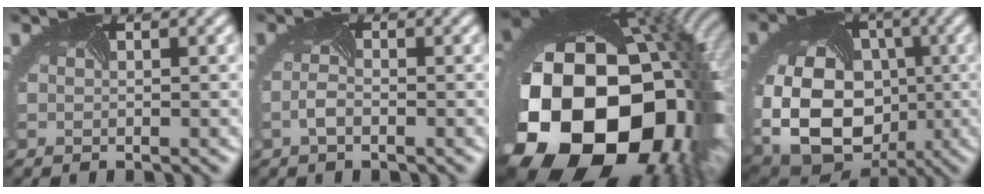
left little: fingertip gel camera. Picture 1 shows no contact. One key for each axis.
{"total": 1.1, "fx": -0.8, "fy": 0.3, "fz": 0.7, "tx": -0.029, "ty": -0.001, "tz": -0.017}
{"total": 22.5, "fx": -5.2, "fy": 16.0, "fz": 14.9, "tx": -0.325, "ty": -0.097, "tz": -0.049}
{"total": 15.2, "fx": -2.0, "fy": 11.8, "fz": 9.4, "tx": -0.181, "ty": -0.038, "tz": -0.028}